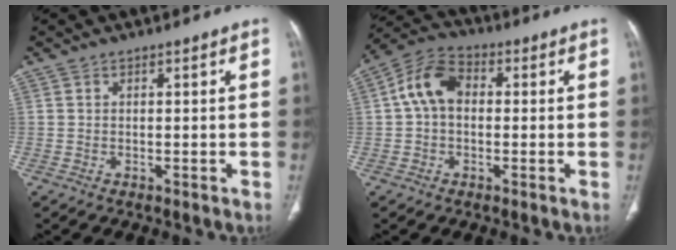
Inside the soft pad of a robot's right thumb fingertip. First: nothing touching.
{"total": 8.7, "force": [0.6, 6.1, 6.1], "torque": [-0.107, 0.027, 0.000]}